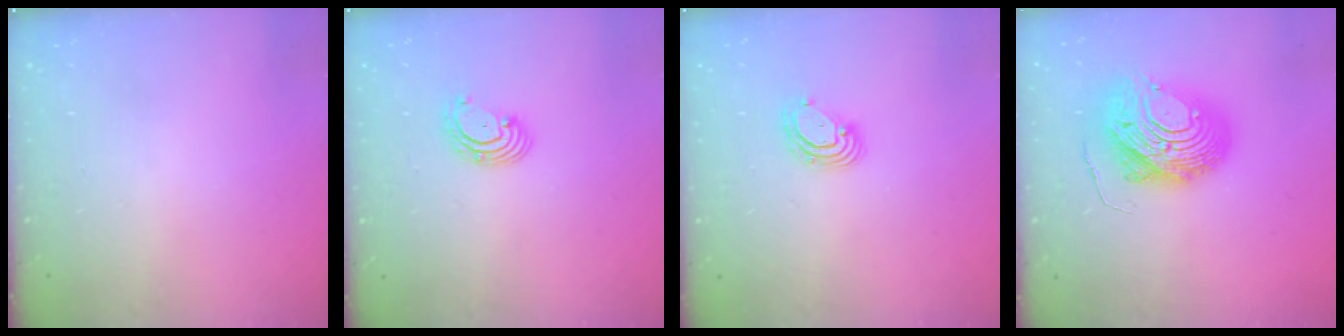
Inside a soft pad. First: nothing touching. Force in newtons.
{"total": 2.9, "press": 2.9, "slide": 0.1}
{"total": 5.6, "press": 5.6, "slide": 0.7}
{"total": 14.3, "press": 14.3, "slide": 1.4}